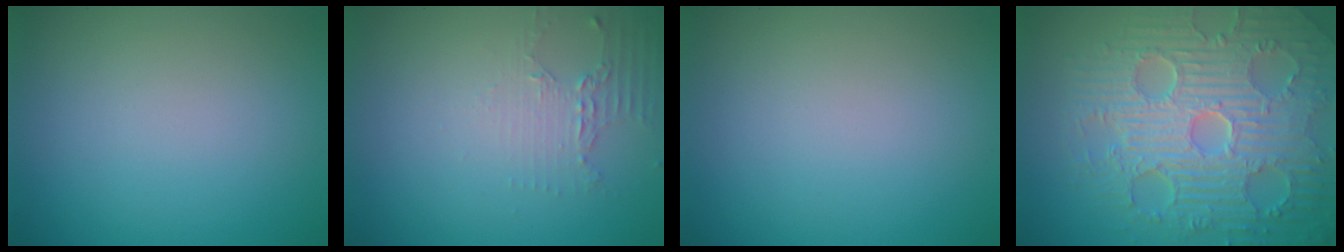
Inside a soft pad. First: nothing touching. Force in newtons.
{"total": 2.1, "press": 1.5, "slide": 1.4}
{"total": 0.0}
{"total": 10.1, "press": 7.0, "slide": 7.3}